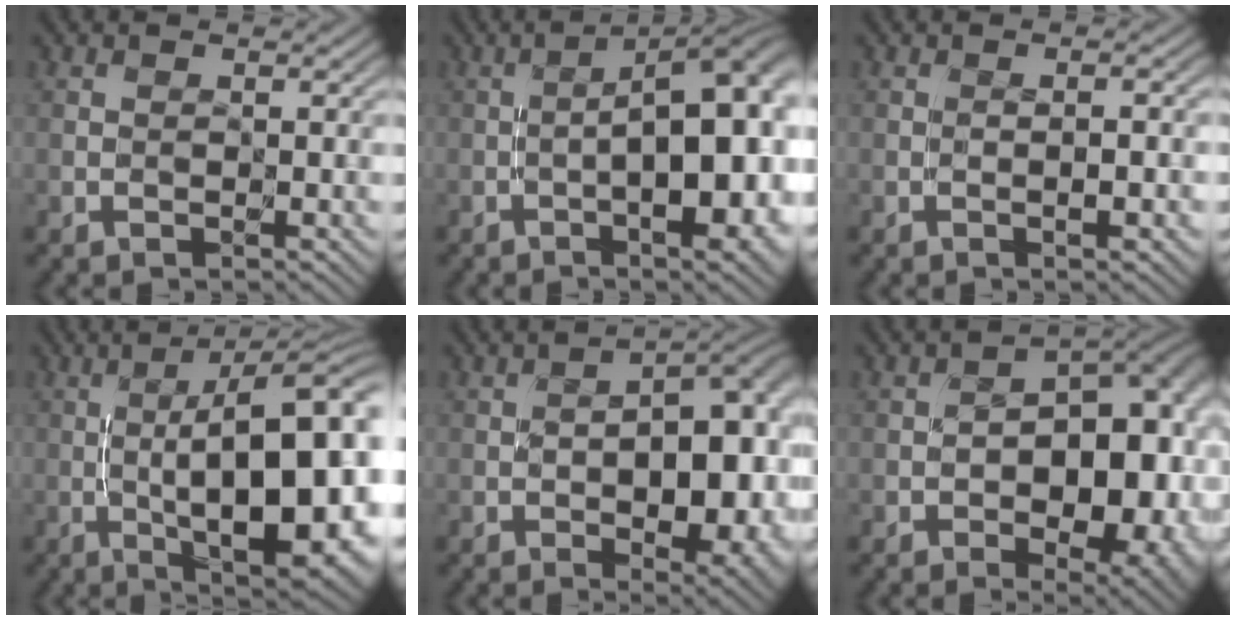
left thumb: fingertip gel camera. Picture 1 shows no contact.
{"total": 14.6, "force": [-2.7, 5.2, 13.4], "torque": [-0.156, 0.008, -0.042]}
{"total": 1.9, "force": [-0.8, 0.0, 1.8], "torque": [-0.034, 0.001, -0.012]}
{"total": 16.4, "force": [-1.9, 4.9, 15.5], "torque": [-0.203, 0.001, -0.026]}
{"total": 14.8, "force": [-2.4, 7.3, 12.6], "torque": [-0.140, -0.013, -0.015]}
{"total": 16.3, "force": [-2.7, 9.4, 13.1], "torque": [-0.121, -0.009, -0.020]}